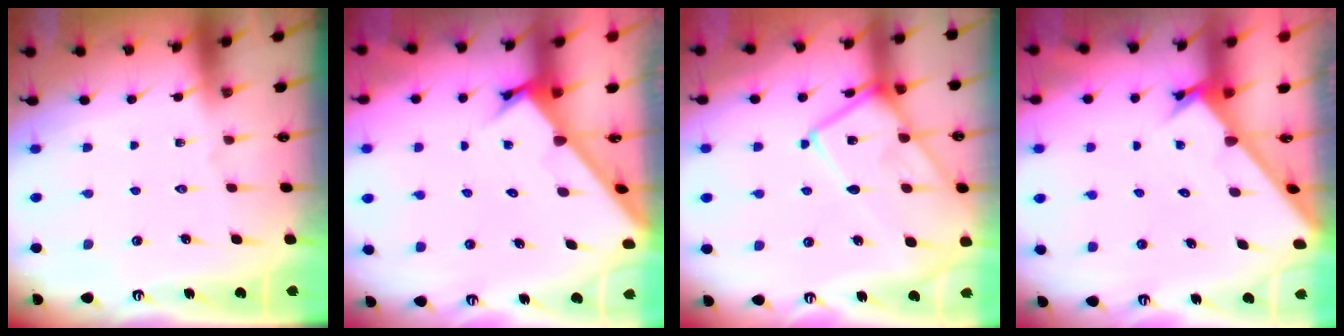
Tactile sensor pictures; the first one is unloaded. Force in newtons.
{"total": 2.7, "press": 2.7, "slide": 0.2}
{"total": 14.9, "press": 14.8, "slide": 1.4}
{"total": 2.2, "press": 2.2, "slide": 0.1}